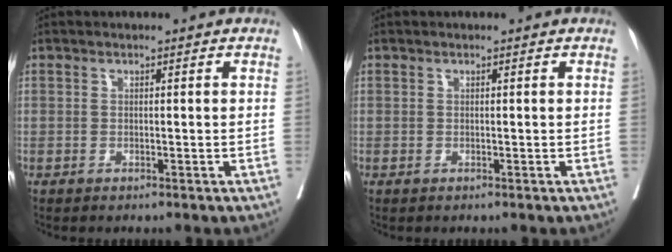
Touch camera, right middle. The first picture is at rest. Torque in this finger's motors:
{"motor_torque": [-0.11, -0.02, -0.01, 0.00]}